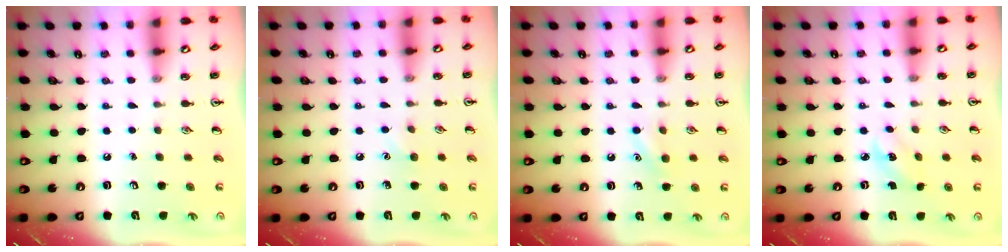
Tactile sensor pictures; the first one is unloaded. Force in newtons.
{"total": 4.0, "press": 3.8, "slide": 1.3}
{"total": 6.9, "press": 6.6, "slide": 2.1}
{"total": 2.7, "press": 2.6, "slide": 0.9}